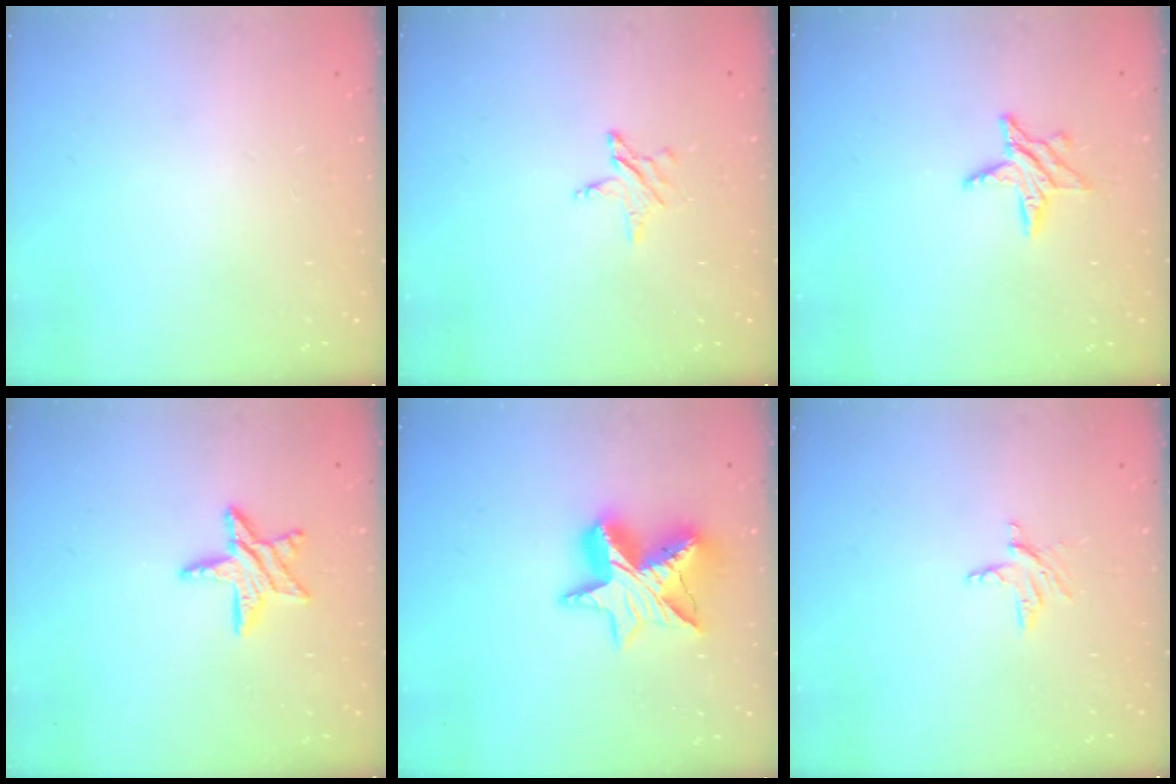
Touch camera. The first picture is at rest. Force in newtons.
{"total": 2.9, "press": 2.9, "slide": 0.3}
{"total": 7.4, "press": 7.4, "slide": 0.2}
{"total": 10.2, "press": 10.2, "slide": 0.9}
{"total": 13.3, "press": 13.3, "slide": 1.0}
{"total": 3.4, "press": 3.4, "slide": 0.4}